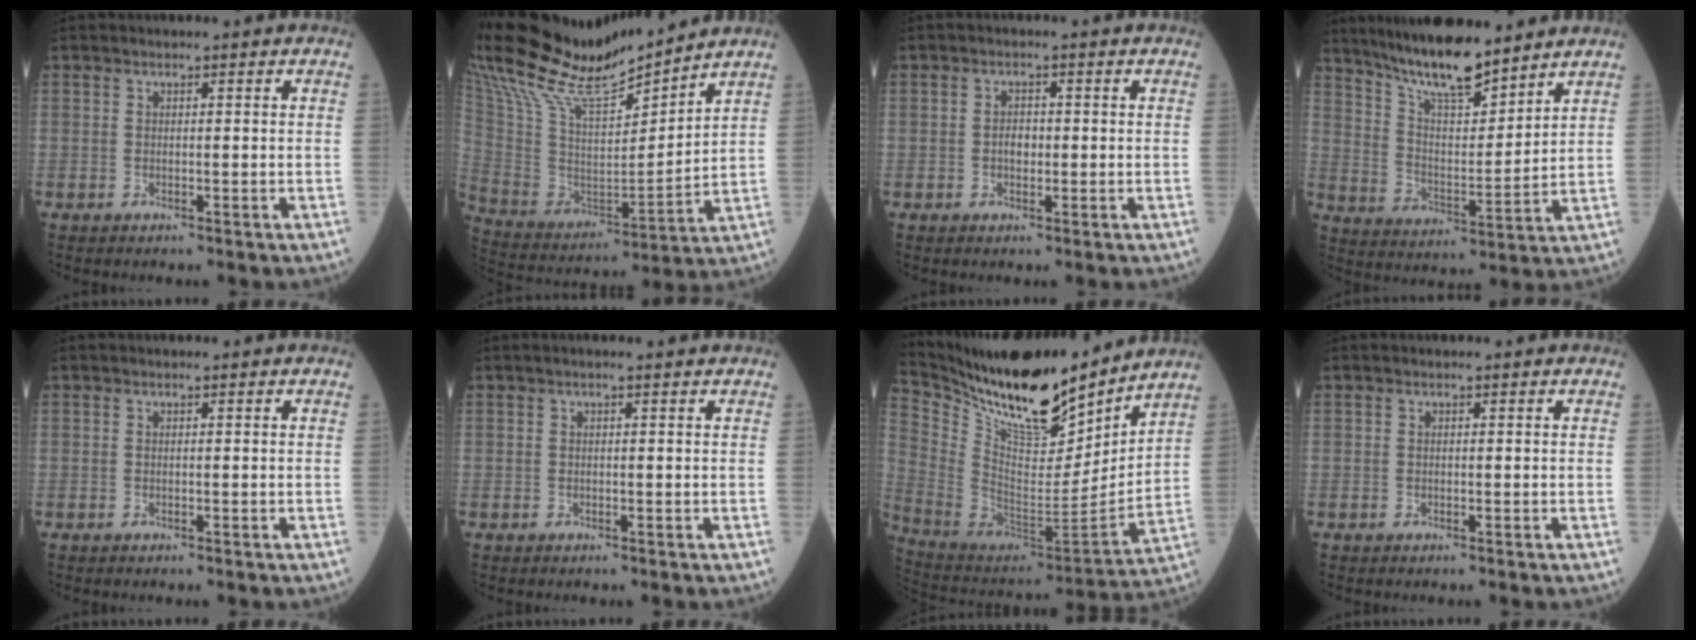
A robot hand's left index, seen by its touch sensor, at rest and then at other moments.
{"total": 17.2, "force": [15.8, 1.8, 6.6], "torque": [-0.148, -0.006, 0.299]}
{"total": 1.7, "force": [-0.2, 1.1, 1.3], "torque": [-0.021, 0.002, -0.003]}
{"total": 13.1, "force": [11.1, 2.2, 6.5], "torque": [-0.119, -0.002, 0.202]}
{"total": 0.0}
{"total": 1.2, "force": [1.0, -0.2, 0.6], "torque": [-0.011, 0.007, 0.017]}
{"total": 22.2, "force": [19.4, 3.9, 10.0], "torque": [-0.189, -0.034, 0.339]}
{"total": 0.0}